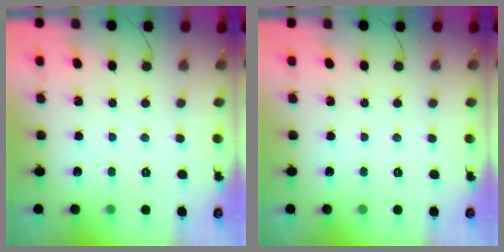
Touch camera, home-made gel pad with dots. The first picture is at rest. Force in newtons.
{"total": 0.0}